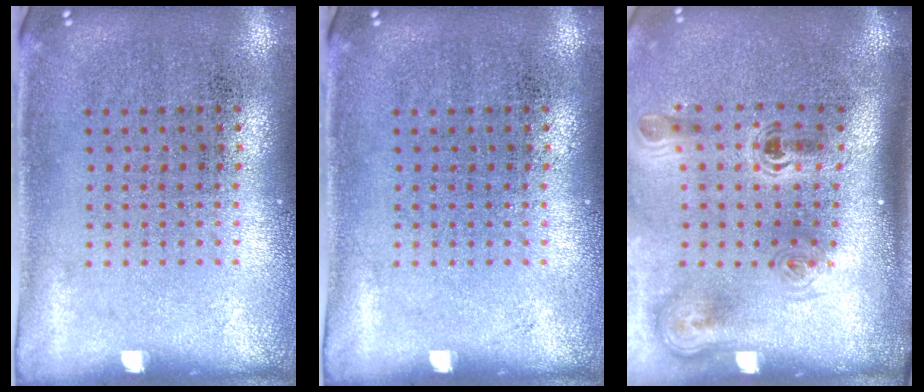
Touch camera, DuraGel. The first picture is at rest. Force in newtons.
{"total": 0.0}
{"total": 2.3, "press": 1.5, "slide": 1.7}